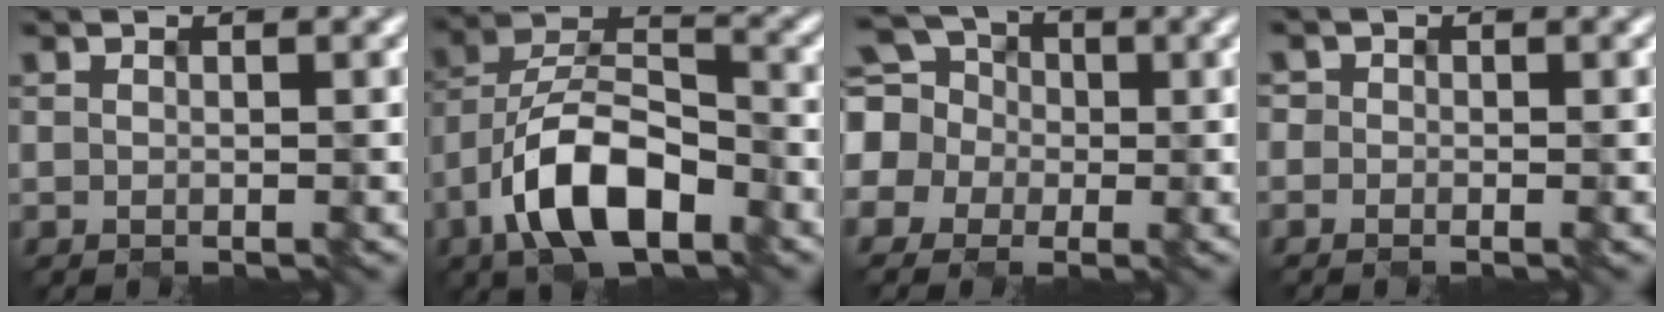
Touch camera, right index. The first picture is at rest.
{"total": 8.1, "force": [-5.5, 3.0, 5.1], "torque": [-0.107, 0.004, -0.083]}
{"total": 6.6, "force": [0.1, 6.4, 1.6], "torque": [-0.074, 0.020, -0.001]}
{"total": 1.5, "force": [-0.9, -0.4, -1.1], "torque": [0.005, -0.010, 0.007]}